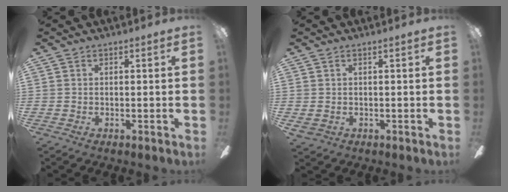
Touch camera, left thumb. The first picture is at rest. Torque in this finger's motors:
{"motor_torque": [-0.20, 1.03, 0.34, 0.31, 0.12]}